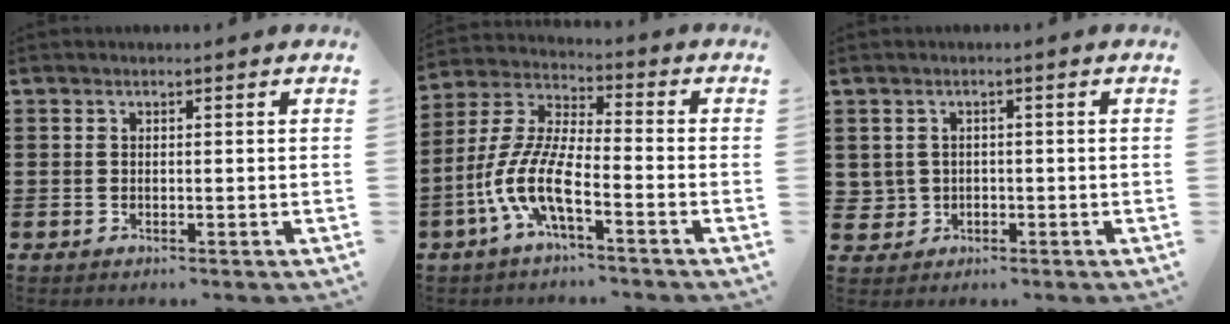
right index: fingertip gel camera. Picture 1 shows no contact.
{"total": 9.1, "force": [-4.8, 2.1, 7.5], "torque": [-0.194, -0.017, -0.101]}
{"total": 1.9, "force": [-0.3, 1.9, 0.3], "torque": [-0.015, 0.005, -0.009]}